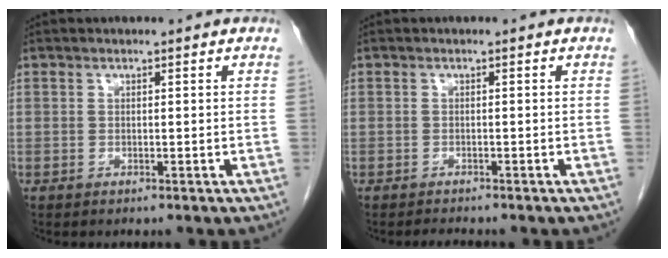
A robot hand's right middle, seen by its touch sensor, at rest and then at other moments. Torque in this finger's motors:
{"motor_torque": [0.14, 0.08, -0.02, -0.01]}